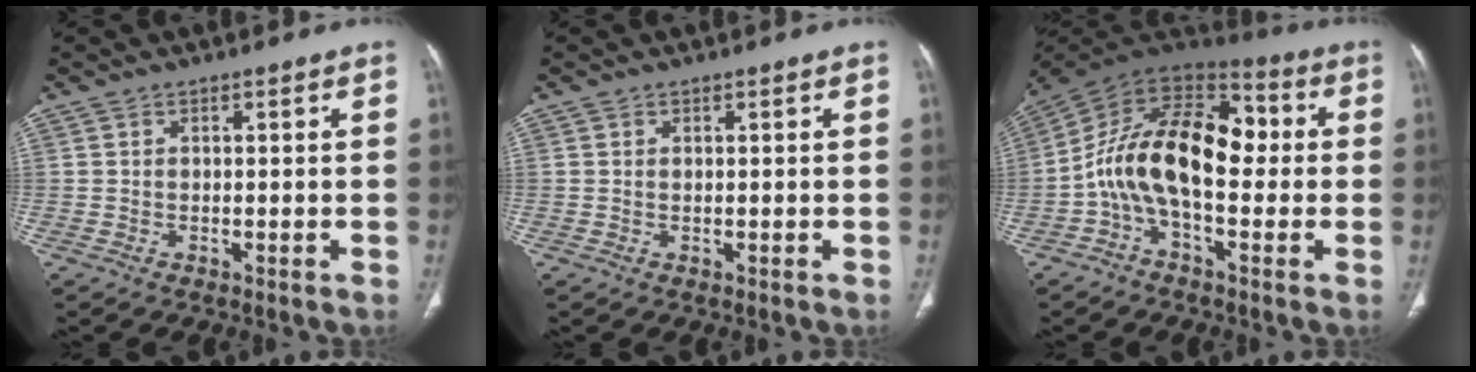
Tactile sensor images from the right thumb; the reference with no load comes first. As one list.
[{"total": 0.0}, {"total": 17.6, "force": [-1.0, 9.5, 14.8], "torque": [-0.236, 0.055, -0.029]}]